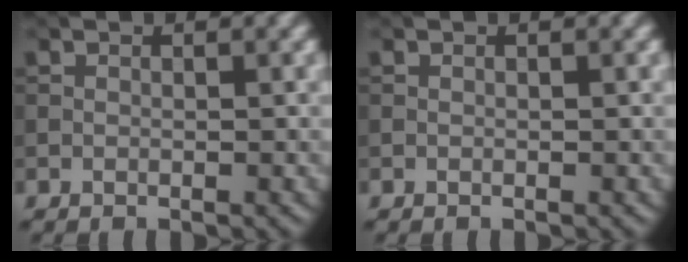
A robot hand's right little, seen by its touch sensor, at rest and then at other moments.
{"total": 0.0}